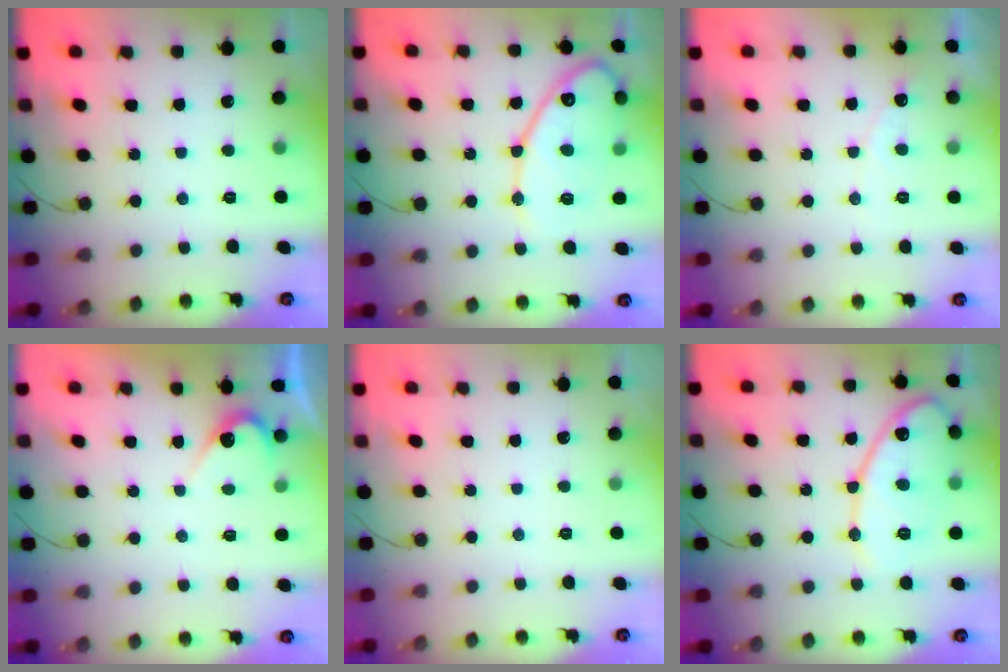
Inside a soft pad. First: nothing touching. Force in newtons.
{"total": 14.9, "press": 14.8, "slide": 1.0}
{"total": 3.7, "press": 3.6, "slide": 0.2}
{"total": 4.3, "press": 4.3, "slide": 0.3}
{"total": 0.0}
{"total": 14.4, "press": 14.4, "slide": 1.0}